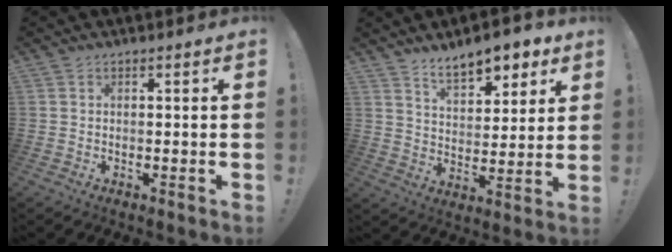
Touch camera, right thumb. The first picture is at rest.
{"total": 11.4, "force": [8.4, 5.0, 5.9], "torque": [-0.086, -0.052, 0.151]}